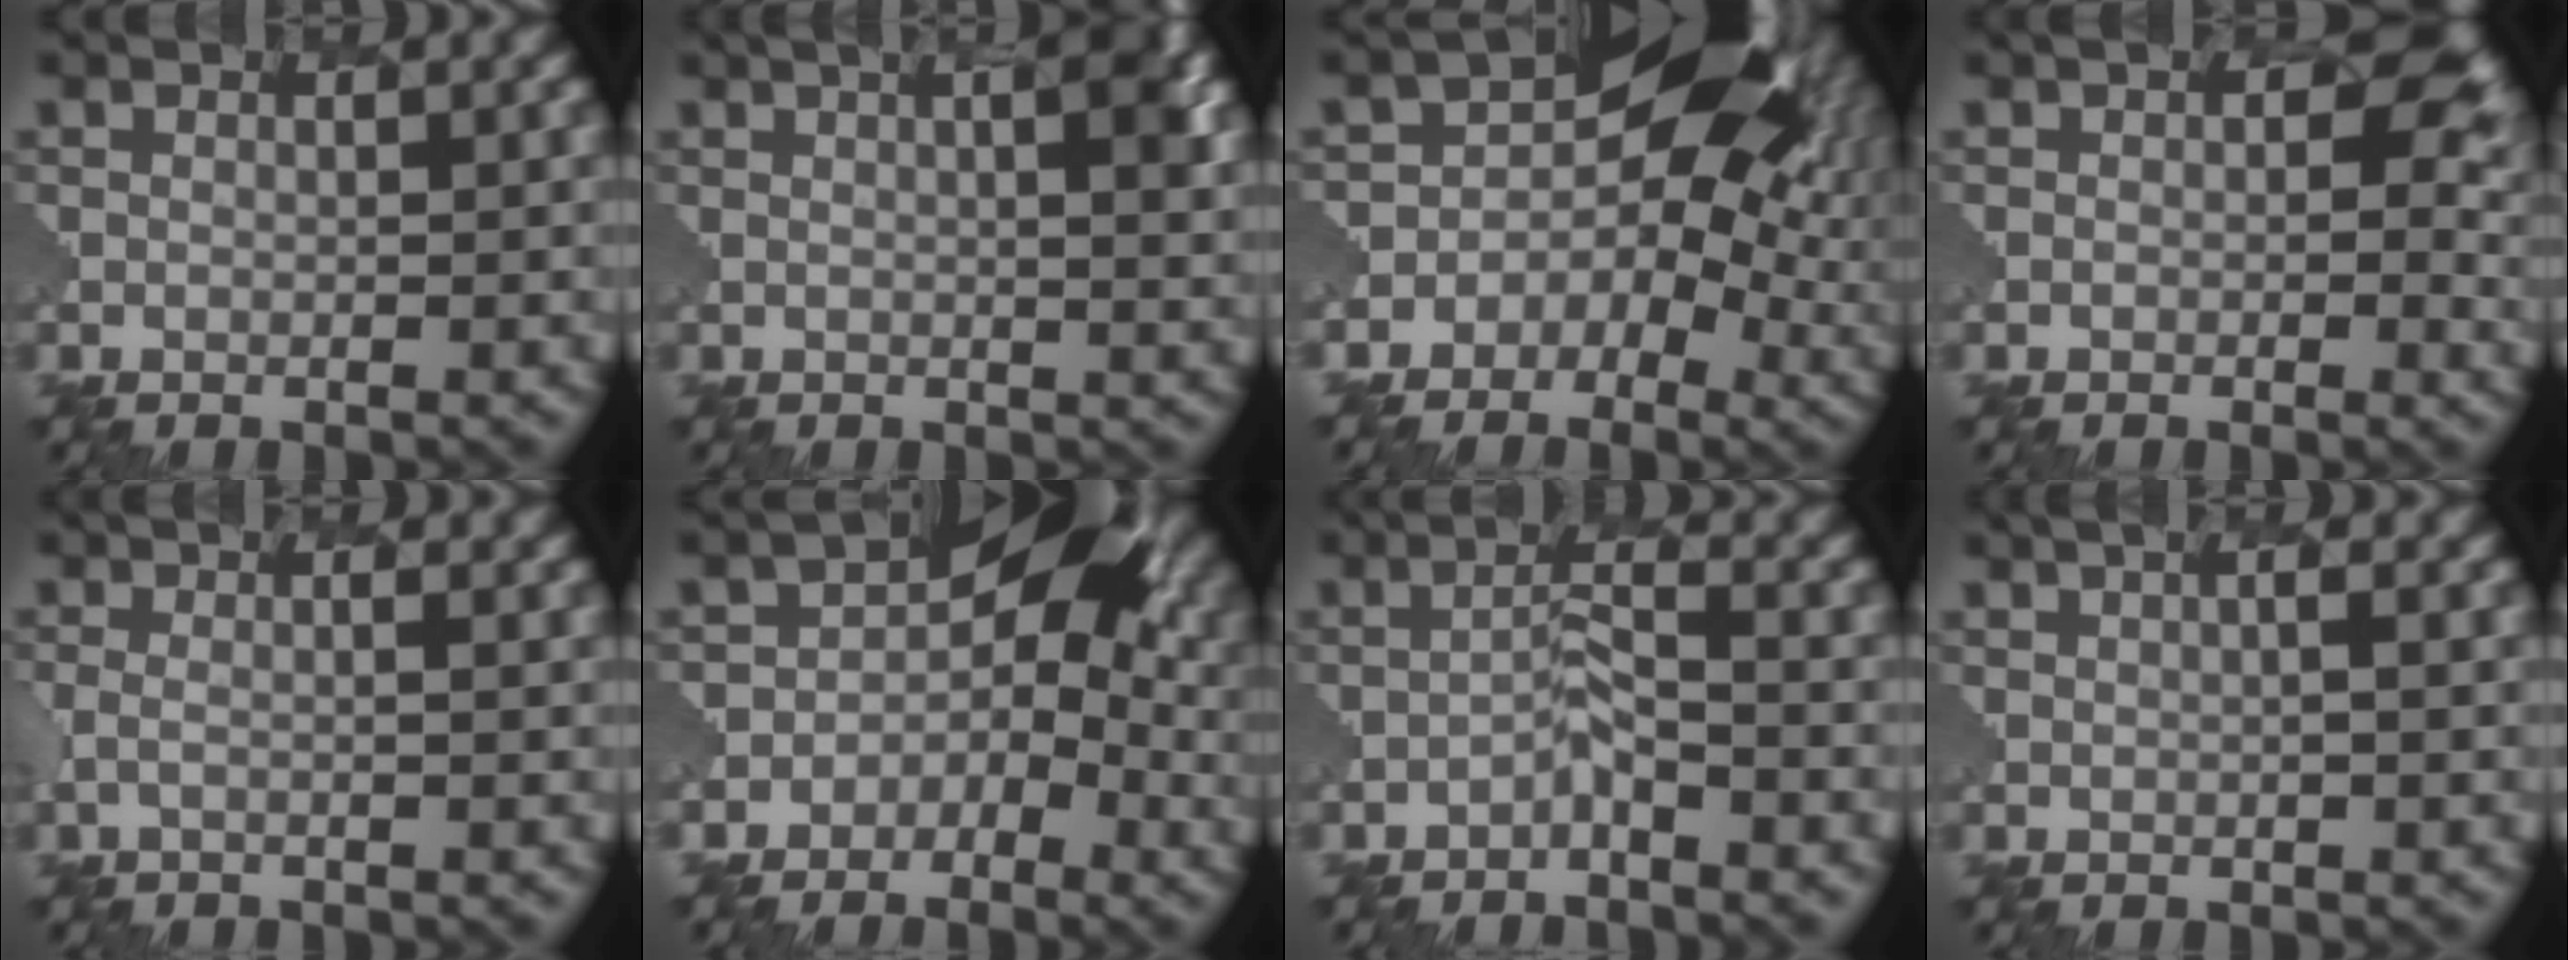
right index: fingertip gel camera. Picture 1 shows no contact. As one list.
[{"total": 4.3, "force": [3.0, 1.4, 2.7], "torque": [-0.003, 0.041, -0.006]}, {"total": 6.3, "force": [-0.6, 5.7, 2.4], "torque": [0.000, 0.021, -0.055]}, {"total": 3.1, "force": [1.5, 2.2, 1.7], "torque": [-0.033, 0.011, -0.006]}, {"total": 1.8, "force": [0.4, 0.8, 1.5], "torque": [-0.015, 0.015, -0.014]}, {"total": 3.0, "force": [-0.6, 3.0, 0.3], "torque": [0.012, 0.022, -0.049]}, {"total": 1.5, "force": [-1.3, -0.3, -0.6], "torque": [-0.030, 0.014, -0.051]}, {"total": 3.9, "force": [1.5, 1.9, 3.1], "torque": [-0.016, 0.033, -0.012]}]